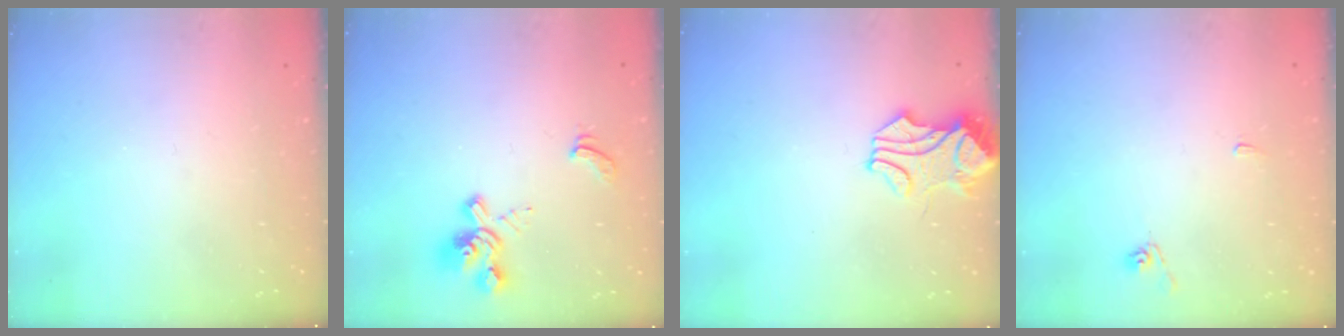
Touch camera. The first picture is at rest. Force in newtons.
{"total": 2.4, "press": 1.9, "slide": 1.5}
{"total": 1.8, "press": 1.7, "slide": 0.7}
{"total": 2.7, "press": 2.7, "slide": 0.2}